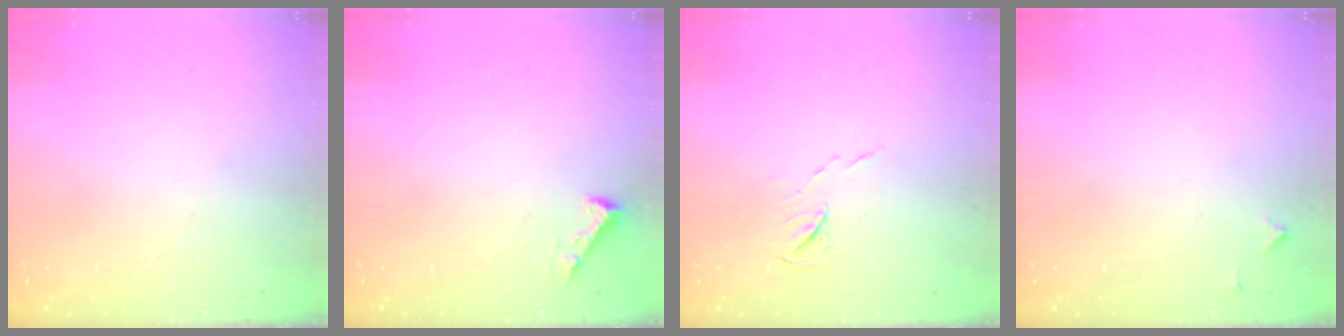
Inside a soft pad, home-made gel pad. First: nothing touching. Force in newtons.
{"total": 2.3, "press": 2.3, "slide": 0.3}
{"total": 5.2, "press": 5.1, "slide": 0.8}
{"total": 4.1, "press": 4.0, "slide": 0.6}